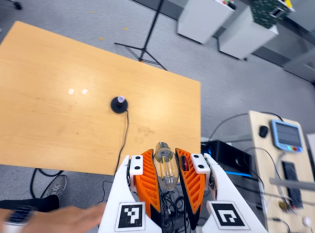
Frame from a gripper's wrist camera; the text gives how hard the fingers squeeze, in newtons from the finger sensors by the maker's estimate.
{"total": 21.7, "left": 24.3, "right": 19.0}